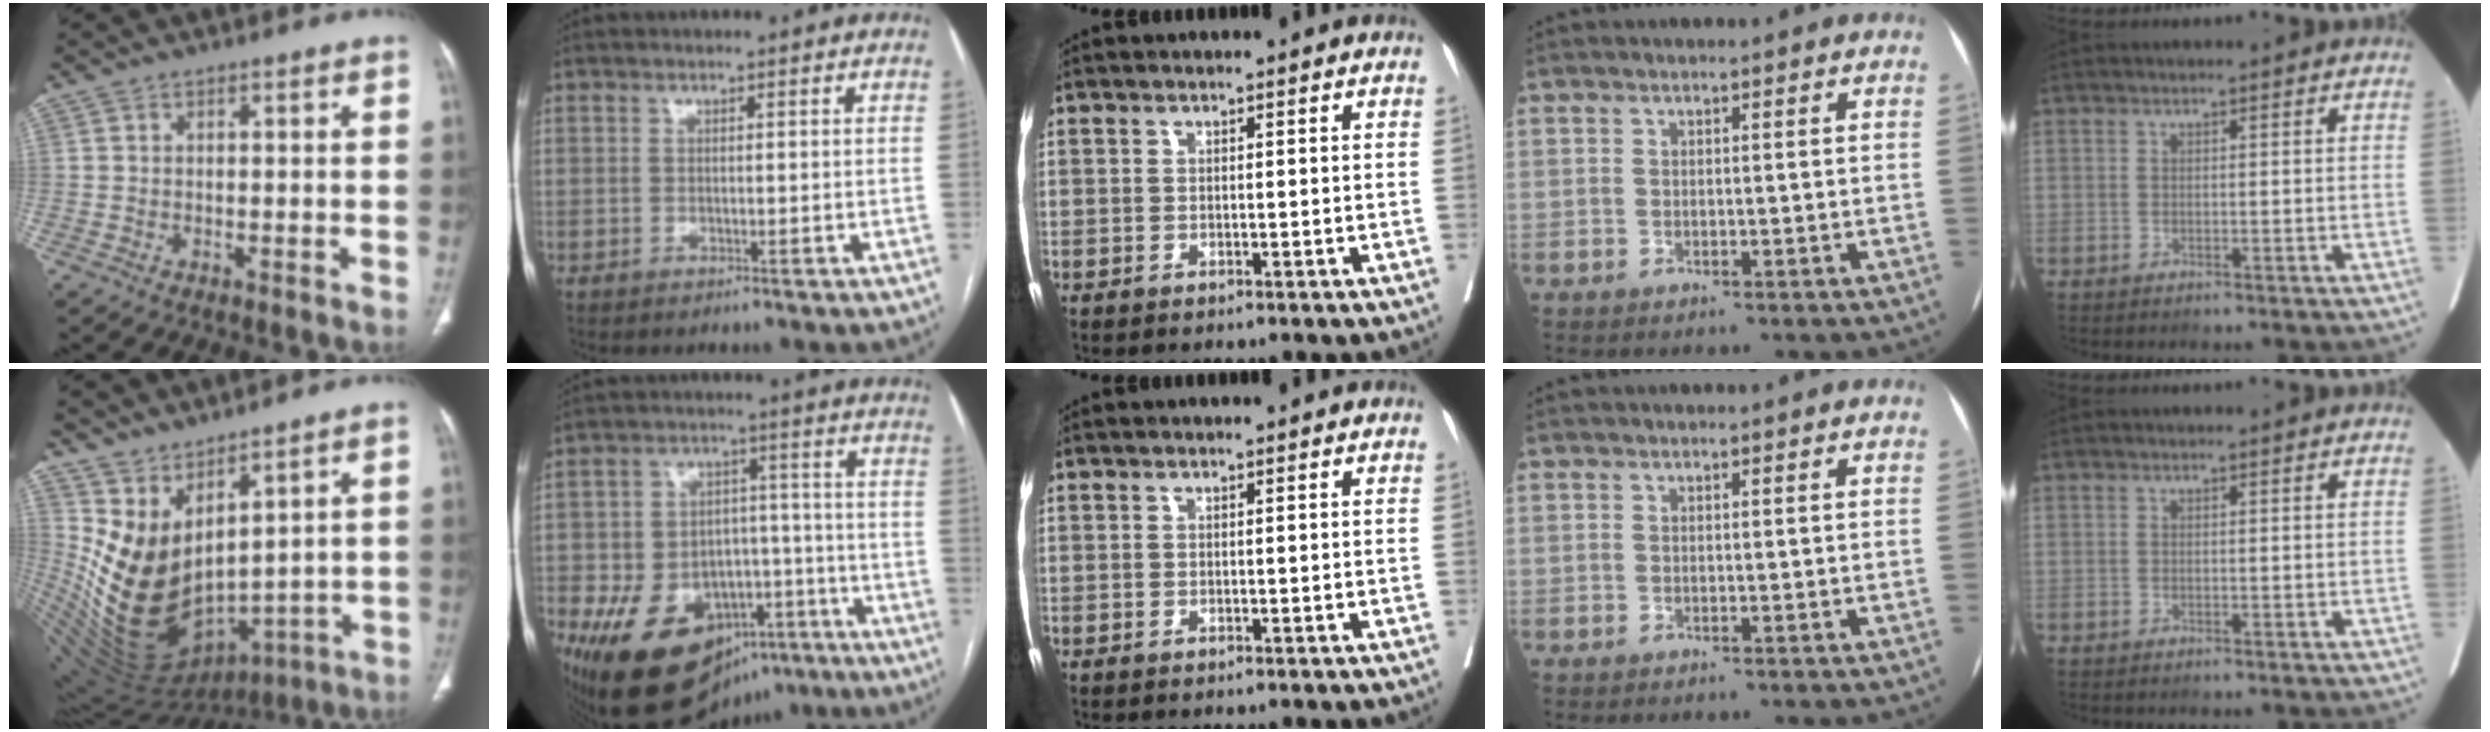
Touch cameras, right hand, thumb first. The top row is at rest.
{"thumb": {"total": 14.6, "force": [6.7, 7.1, 10.9], "torque": [-0.166, -0.067, 0.164]}, "index": {"total": 18.4, "force": [-10.5, 12.1, 9.1], "torque": [-0.144, 0.049, -0.153]}}